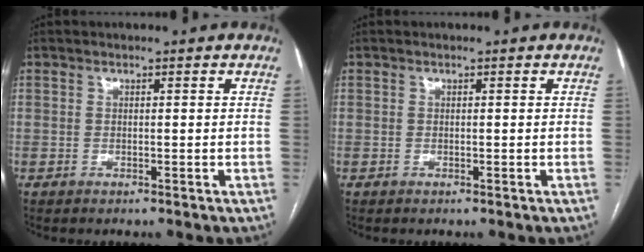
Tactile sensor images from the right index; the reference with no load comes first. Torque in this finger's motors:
{"motor_torque": [0.00, 0.00, 0.00, 0.00]}